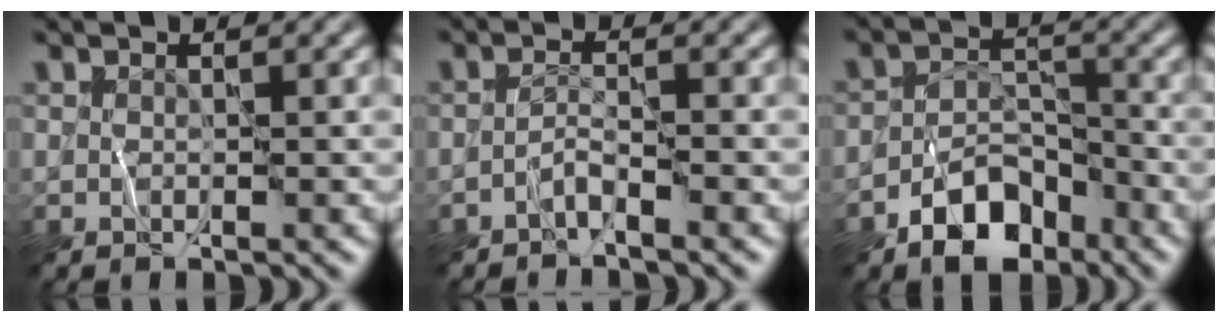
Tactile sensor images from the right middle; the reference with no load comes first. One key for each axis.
{"total": 1.3, "fx": -1.2, "fy": -0.1, "fz": 0.6, "tx": -0.014, "ty": 0.009, "tz": -0.026}
{"total": 5.8, "fx": -3.8, "fy": 3.3, "fz": 3.0, "tx": -0.038, "ty": 0.000, "tz": -0.069}